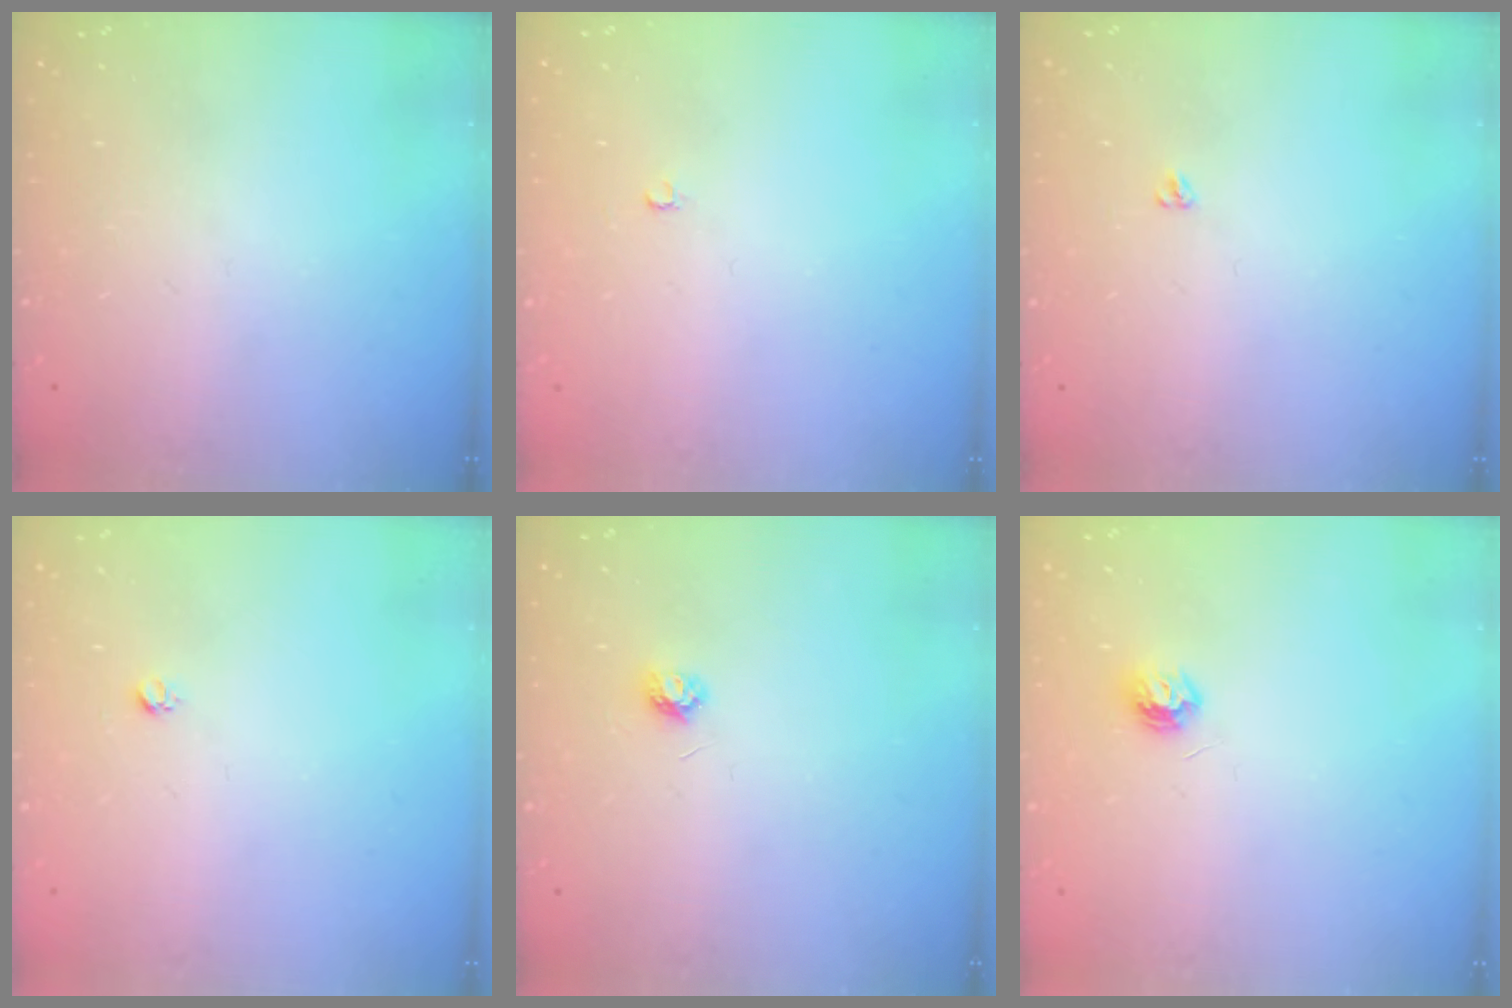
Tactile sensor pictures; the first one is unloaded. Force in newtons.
{"total": 2.1, "press": 2.1, "slide": 0.2}
{"total": 3.1, "press": 3.0, "slide": 0.4}
{"total": 2.7, "press": 2.7, "slide": 0.3}
{"total": 3.5, "press": 3.4, "slide": 0.3}
{"total": 5.7, "press": 5.6, "slide": 0.7}